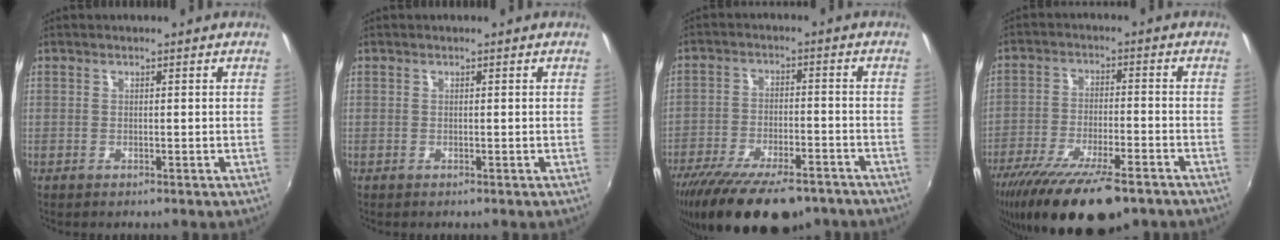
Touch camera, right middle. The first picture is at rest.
{"total": 0.0}
{"total": 19.1, "force": [-14.4, 6.7, 10.6], "torque": [-0.210, -0.042, -0.218]}
{"total": 18.4, "force": [-13.5, 4.8, 11.5], "torque": [-0.224, -0.052, -0.218]}